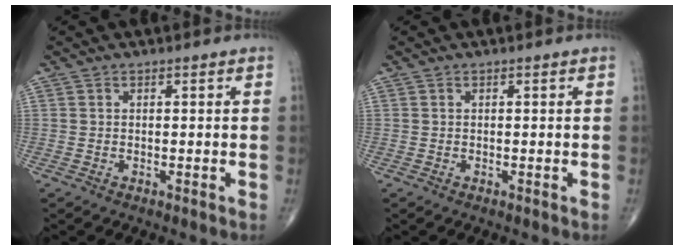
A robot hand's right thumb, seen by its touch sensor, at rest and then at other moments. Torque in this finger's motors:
{"motor_torque": [0.14, 0.05, 0.00, 0.16, 0.02]}